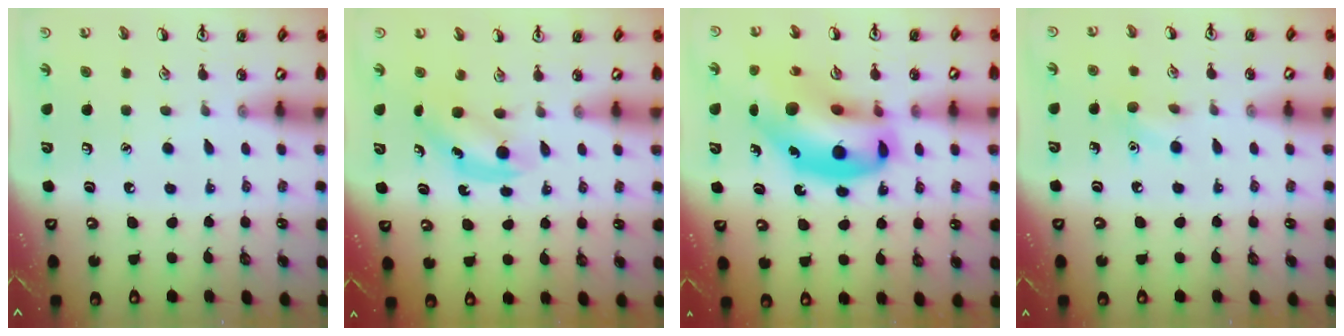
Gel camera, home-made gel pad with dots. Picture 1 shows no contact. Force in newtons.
{"total": 3.8, "press": 3.8, "slide": 0.7}
{"total": 19.7, "press": 19.0, "slide": 5.0}
{"total": 6.0, "press": 5.8, "slide": 1.8}